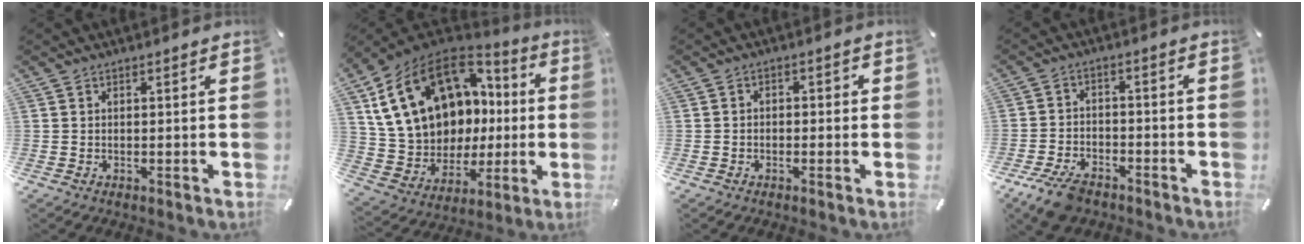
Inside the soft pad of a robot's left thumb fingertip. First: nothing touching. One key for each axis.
{"total": 20.8, "fx": 7.1, "fy": 15.6, "fz": 11.7, "tx": -0.239, "ty": -0.041, "tz": 0.153}
{"total": 1.9, "fx": -1.3, "fy": 1.2, "fz": 0.7, "tx": -0.013, "ty": 0.010, "tz": -0.028}
{"total": 7.5, "fx": -5.3, "fy": 3.7, "fz": 3.8, "tx": -0.076, "ty": 0.023, "tz": -0.097}